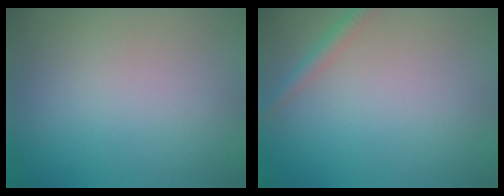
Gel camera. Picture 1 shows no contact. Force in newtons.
{"total": 1.5, "press": 1.5, "slide": 0.0}